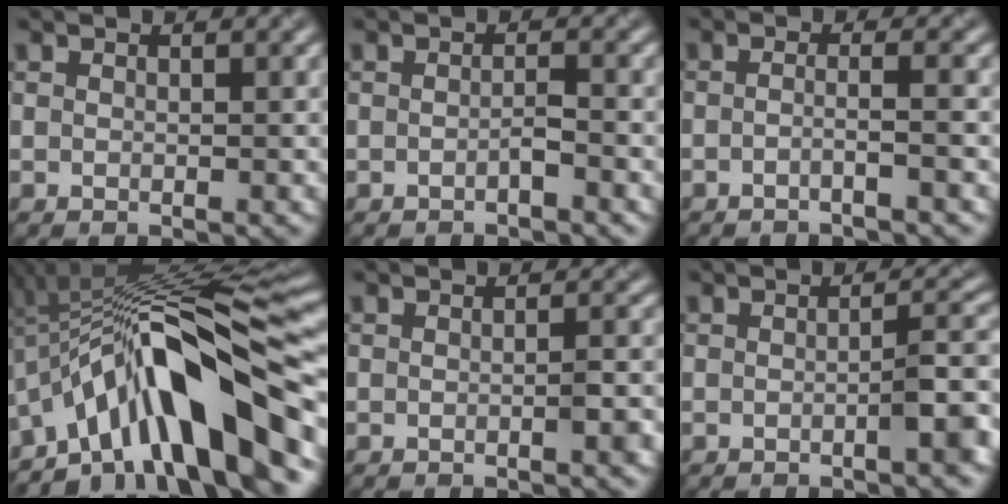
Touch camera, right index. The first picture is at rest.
{"total": 1.2, "force": [-1.1, 0.0, 0.4], "torque": [-0.008, -0.002, -0.019]}
{"total": 1.8, "force": [-1.3, 0.3, 1.3], "torque": [-0.011, -0.005, -0.033]}
{"total": 13.0, "force": [-6.0, 3.4, 11.0], "torque": [-0.158, 0.020, -0.101]}
{"total": 1.5, "force": [-0.8, 0.2, 1.2], "torque": [-0.016, 0.001, -0.016]}
{"total": 3.1, "force": [-1.4, 0.5, 2.7], "torque": [-0.038, 0.008, -0.030]}